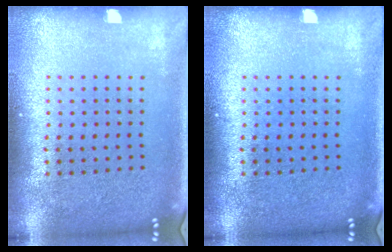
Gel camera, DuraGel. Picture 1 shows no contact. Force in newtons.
{"total": 0.0}